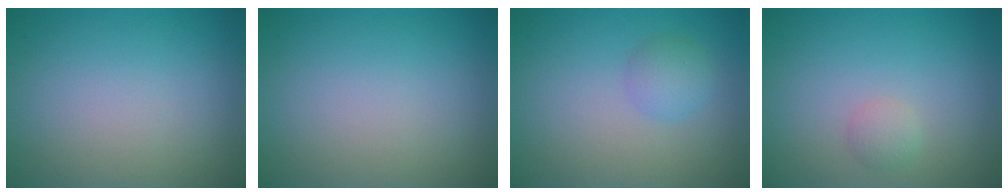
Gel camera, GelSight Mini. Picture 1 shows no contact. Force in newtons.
{"total": 0.0}
{"total": 1.8, "press": 1.8, "slide": 0.1}
{"total": 1.1, "press": 1.1, "slide": 0.1}